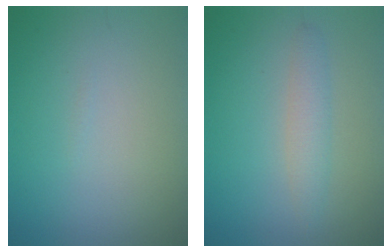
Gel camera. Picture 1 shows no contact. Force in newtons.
{"total": 2.0, "press": 2.0, "slide": 0.1}